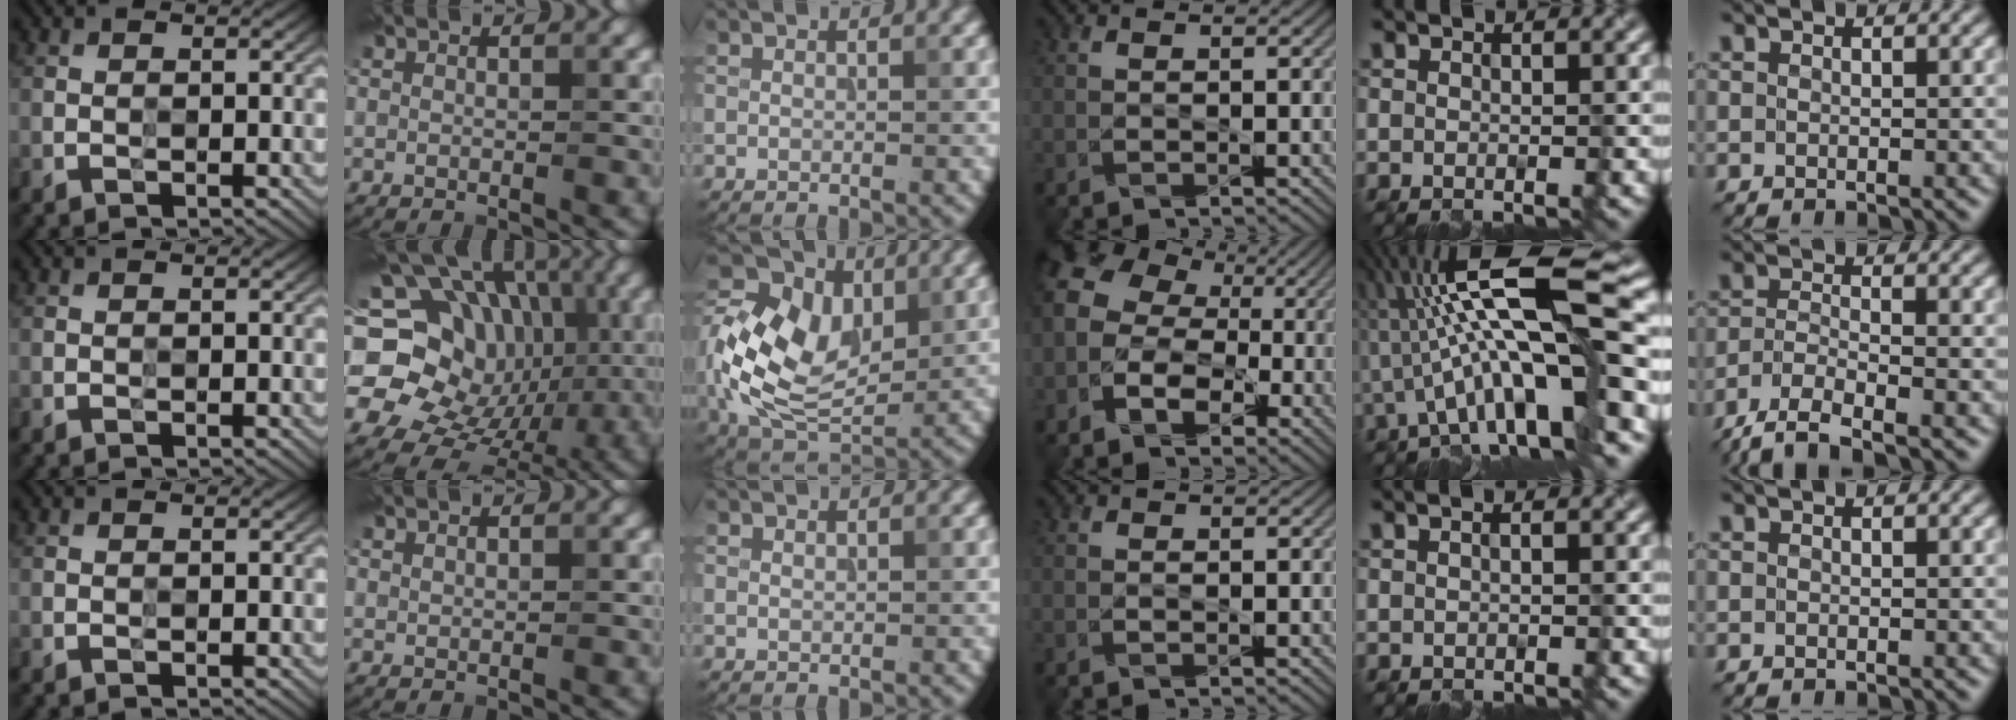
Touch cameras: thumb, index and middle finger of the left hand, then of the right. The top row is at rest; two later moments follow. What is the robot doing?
{"motion": "wipe", "object": "plastic plate"}